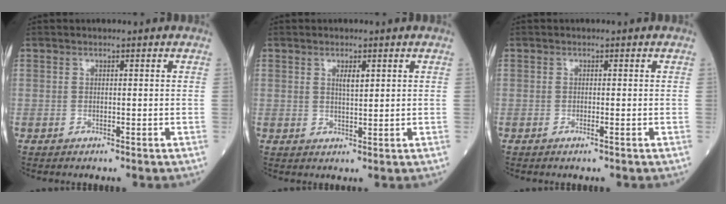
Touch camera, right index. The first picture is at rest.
{"total": 2.4, "force": [1.0, 0.6, 2.0], "torque": [-0.038, -0.001, 0.019]}
{"total": 0.8, "force": [-0.4, -0.1, 0.7], "torque": [-0.015, -0.001, -0.006]}